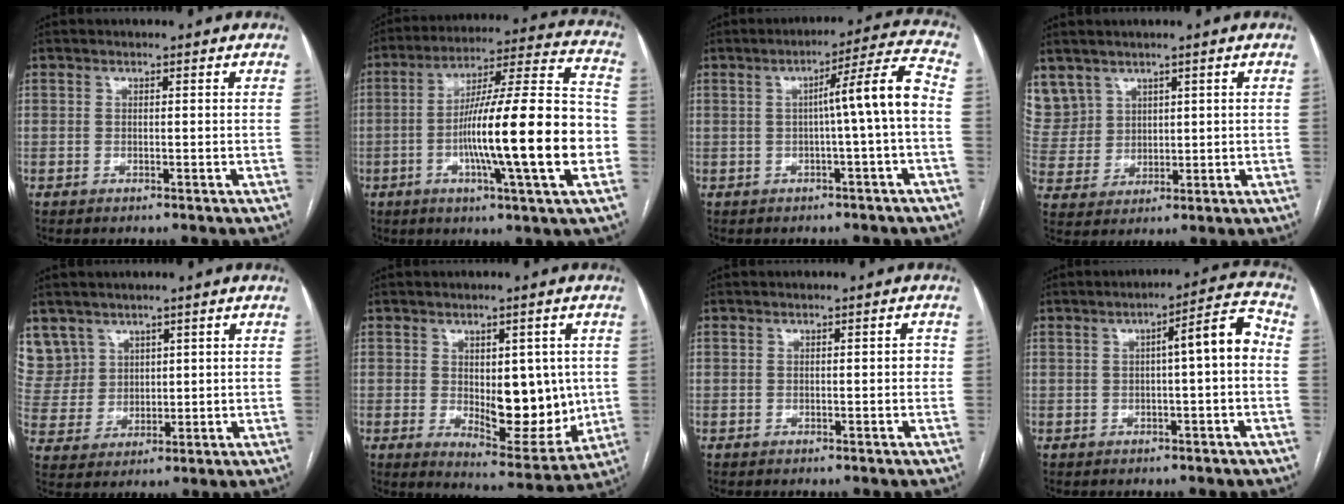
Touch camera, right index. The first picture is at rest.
{"total": 21.7, "force": [-4.5, 0.7, 21.2], "torque": [-0.322, 0.007, -0.075]}
{"total": 8.3, "force": [-0.6, -0.7, 8.2], "torque": [-0.115, 0.021, -0.010]}
{"total": 9.9, "force": [6.1, 7.7, 1.4], "torque": [-0.055, 0.027, 0.152]}
{"total": 9.3, "force": [5.8, 7.2, 0.4], "torque": [-0.020, 0.024, 0.136]}
{"total": 11.8, "force": [0.0, 5.4, 10.5], "torque": [-0.135, -0.010, 0.018]}
{"total": 1.7, "force": [0.0, 0.6, 1.5], "torque": [-0.018, 0.009, 0.001]}
{"total": 7.0, "force": [0.3, 0.8, 7.0], "torque": [-0.095, 0.024, -0.001]}